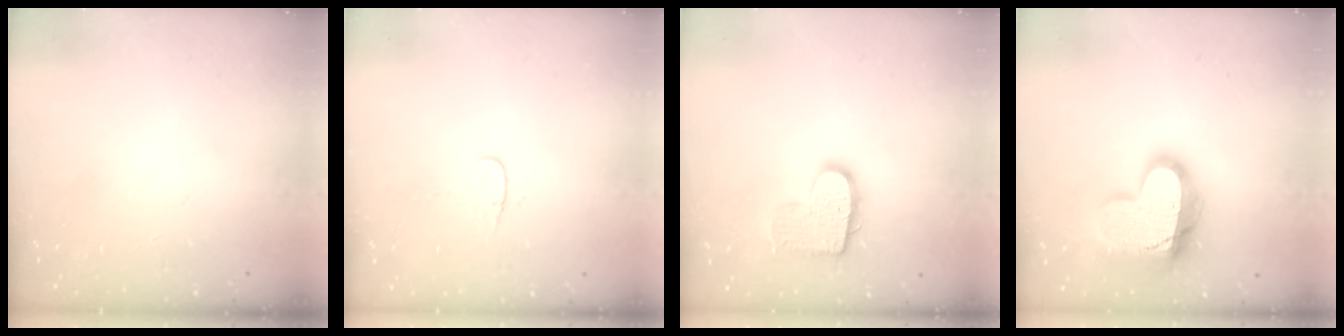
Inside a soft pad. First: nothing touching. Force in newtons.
{"total": 3.7, "press": 3.7, "slide": 0.4}
{"total": 12.0, "press": 11.9, "slide": 0.6}
{"total": 19.3, "press": 19.2, "slide": 1.6}